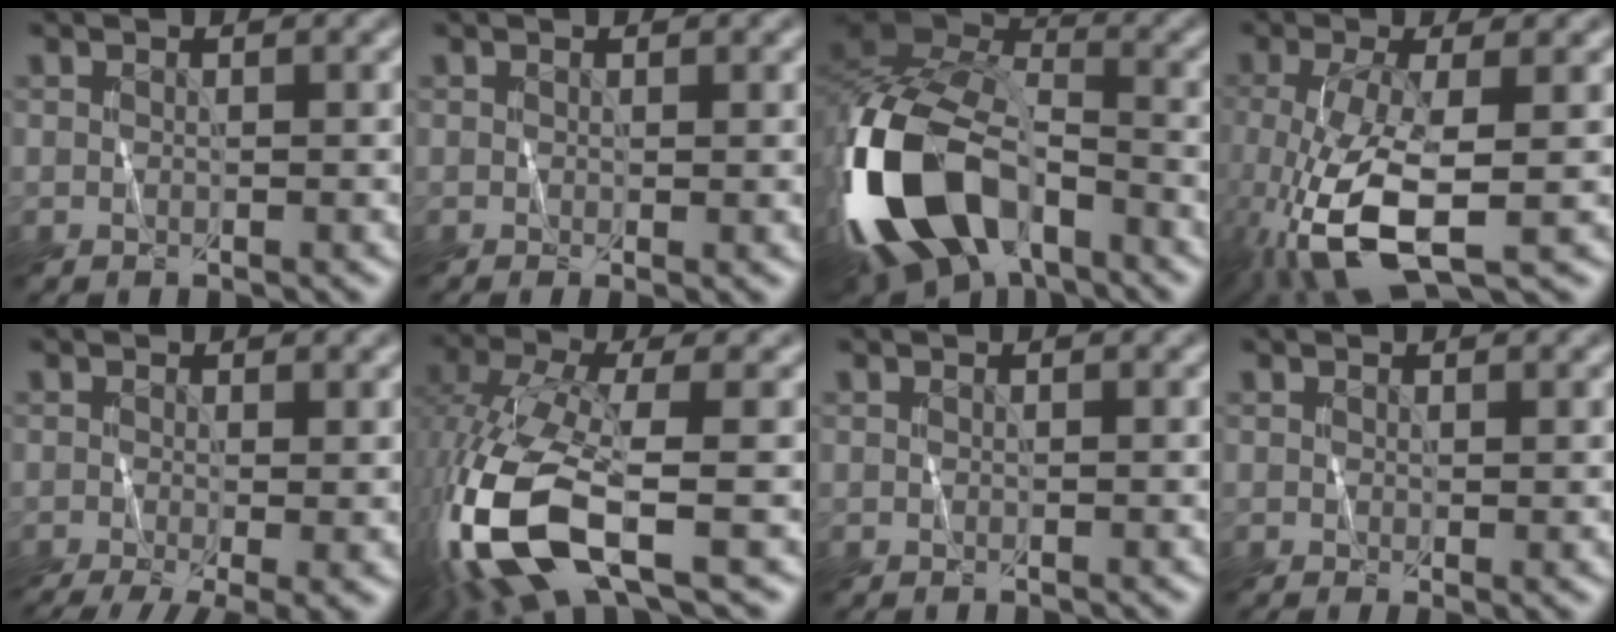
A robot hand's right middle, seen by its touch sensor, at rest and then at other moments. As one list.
[{"total": 0.7, "force": [-0.1, 0.1, 0.7], "torque": [-0.010, -0.006, -0.003]}, {"total": 14.7, "force": [-6.9, 8.4, 9.8], "torque": [-0.215, -0.009, -0.139]}, {"total": 8.0, "force": [-2.8, 2.6, 7.0], "torque": [-0.164, -0.013, -0.058]}, {"total": 6.2, "force": [-2.7, 1.7, 5.3], "torque": [-0.082, -0.013, -0.035]}, {"total": 11.8, "force": [-4.6, 4.7, 9.8], "torque": [-0.234, -0.021, -0.091]}, {"total": 0.0}, {"total": 0.7, "force": [0.1, 0.1, 0.7], "torque": [-0.009, -0.003, -0.001]}]